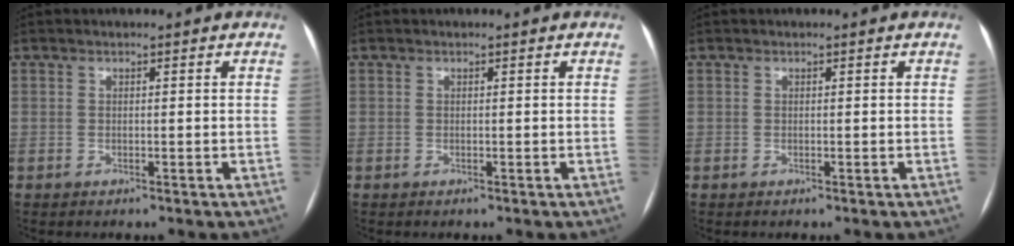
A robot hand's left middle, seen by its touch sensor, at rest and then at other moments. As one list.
[{"total": 0.0}, {"total": 0.0}]